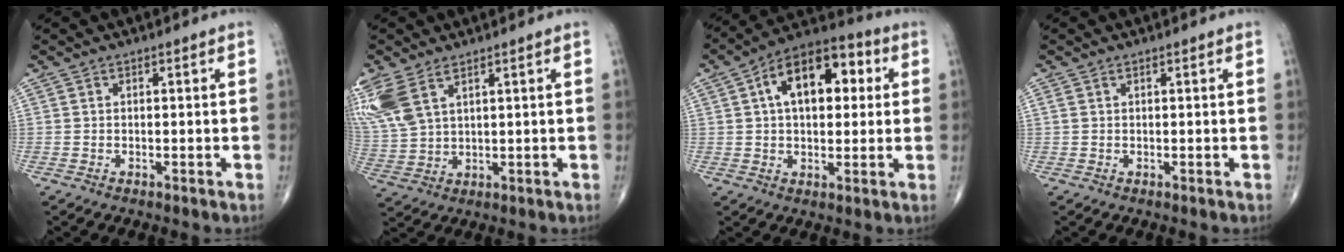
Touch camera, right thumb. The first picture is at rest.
{"total": 12.2, "force": [6.2, 6.3, 8.3], "torque": [-0.213, -0.006, 0.137]}
{"total": 15.5, "force": [3.6, 8.8, 12.3], "torque": [-0.164, 0.026, 0.049]}
{"total": 0.7, "force": [0.4, 0.3, 0.5], "torque": [-0.016, 0.011, 0.011]}